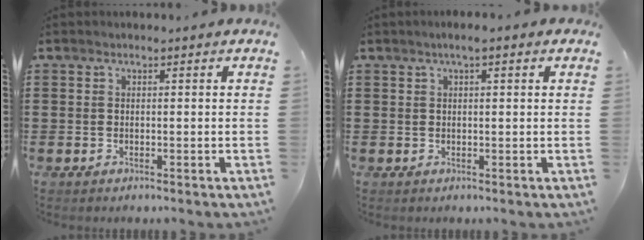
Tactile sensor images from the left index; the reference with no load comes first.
{"total": 1.9, "force": [0.8, 0.2, 1.7], "torque": [-0.035, 0.002, 0.013]}